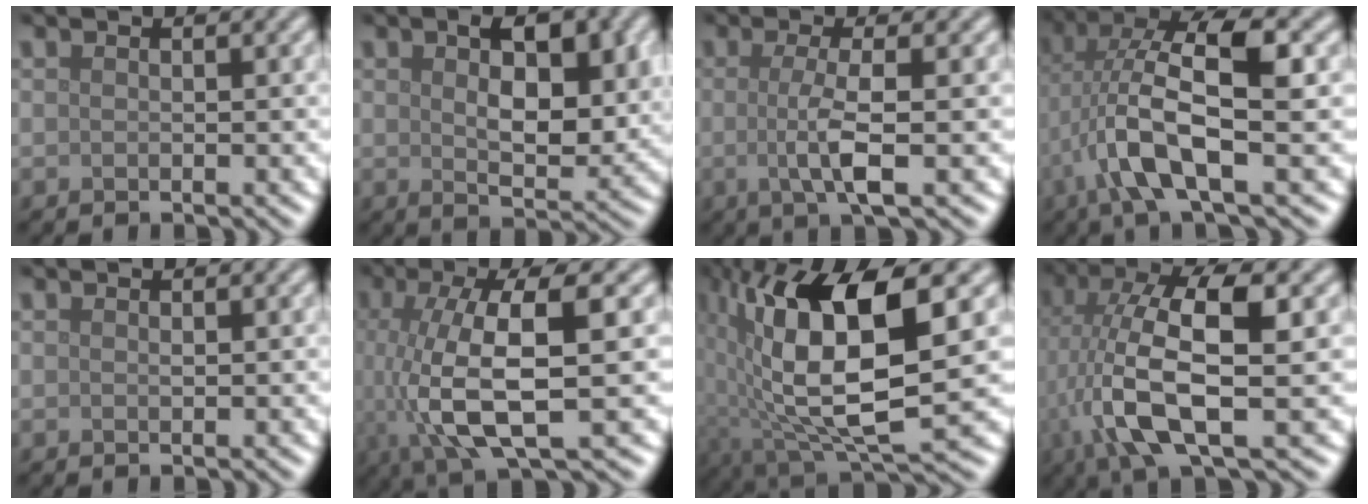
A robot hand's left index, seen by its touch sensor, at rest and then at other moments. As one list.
[{"total": 6.5, "force": [1.6, 3.1, 5.5], "torque": [-0.074, -0.004, 0.030]}, {"total": 4.1, "force": [-0.3, 0.9, 3.9], "torque": [-0.073, -0.009, -0.007]}, {"total": 8.6, "force": [-0.9, 2.6, 8.1], "torque": [-0.167, 0.020, -0.027]}, {"total": 0.0}, {"total": 10.0, "force": [-0.7, 3.1, 9.5], "torque": [-0.179, -0.005, -0.012]}, {"total": 13.8, "force": [2.2, 5.3, 12.6], "torque": [-0.235, -0.007, 0.045]}, {"total": 9.9, "force": [-0.3, 3.2, 9.4], "torque": [-0.190, 0.013, -0.010]}]